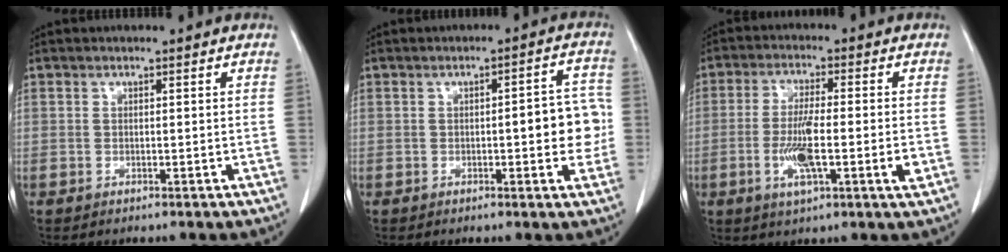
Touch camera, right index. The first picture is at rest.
{"total": 6.4, "force": [-0.7, 1.9, 6.1], "torque": [-0.067, 0.013, -0.010]}
{"total": 9.4, "force": [-2.2, 0.8, 9.1], "torque": [-0.168, -0.008, -0.039]}